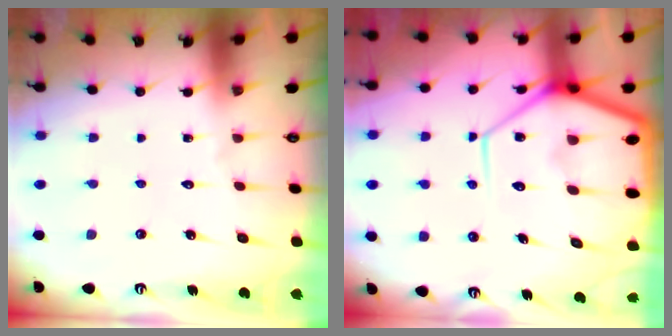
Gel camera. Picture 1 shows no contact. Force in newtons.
{"total": 18.3, "press": 18.3, "slide": 1.8}